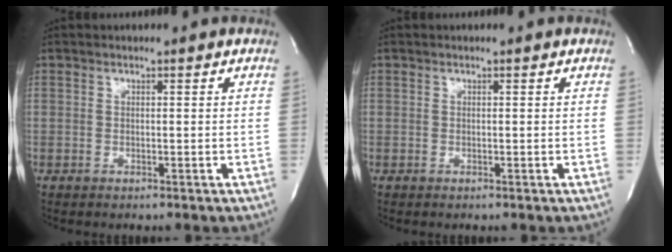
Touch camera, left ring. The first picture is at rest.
{"total": 0.0}